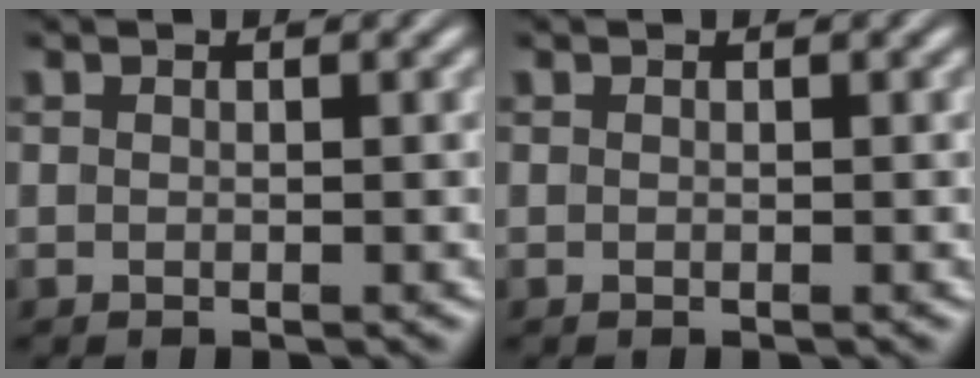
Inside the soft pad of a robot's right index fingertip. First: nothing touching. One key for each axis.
{"total": 0.0}